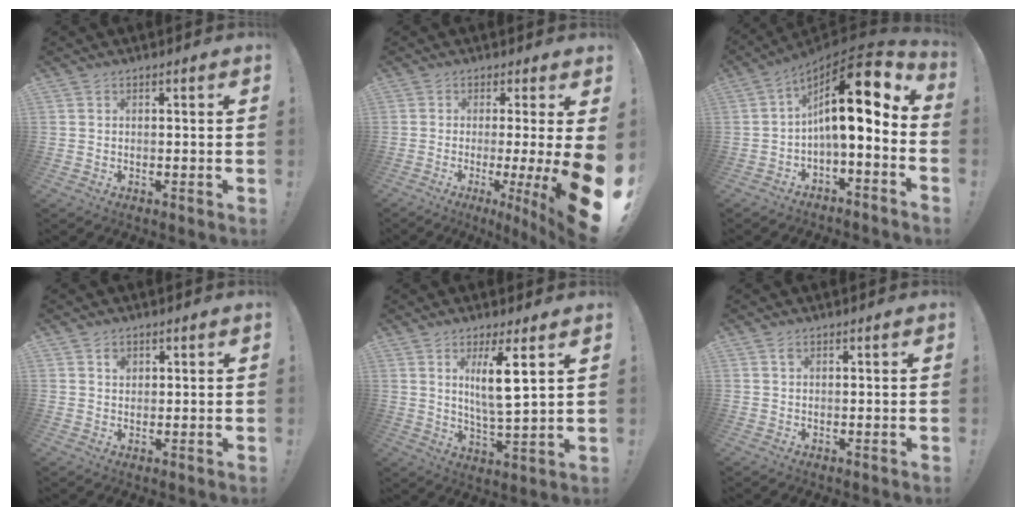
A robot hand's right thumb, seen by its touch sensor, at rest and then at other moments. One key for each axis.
{"total": 11.3, "fx": -2.0, "fy": -0.3, "fz": 11.2, "tx": -0.146, "ty": -0.017, "tz": -0.024}
{"total": 17.2, "fx": 4.4, "fy": 4.9, "fz": 16.0, "tx": -0.260, "ty": -0.033, "tz": 0.069}
{"total": 1.8, "fx": 0.9, "fy": 1.4, "fz": 0.6, "tx": 0.006, "ty": -0.006, "tz": 0.012}
{"total": 9.7, "fx": 3.7, "fy": 1.2, "fz": 8.9, "tx": -0.149, "ty": -0.023, "tz": 0.056}
{"total": 0.6, "fx": 0.3, "fy": 0.3, "fz": 0.5, "tx": -0.009, "ty": 0.001, "tz": 0.005}